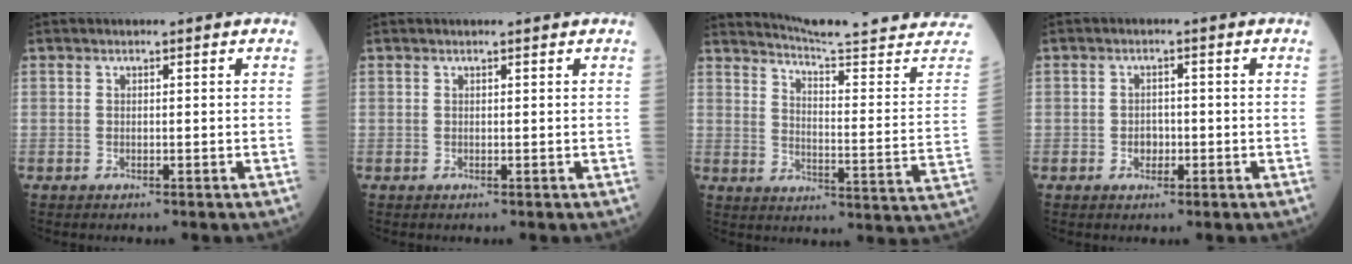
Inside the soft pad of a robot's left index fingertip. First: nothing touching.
{"total": 0.6, "force": [0.6, -0.1, 0.2], "torque": [-0.008, 0.000, 0.009]}
{"total": 22.6, "force": [21.4, -2.2, 6.9], "torque": [-0.109, -0.127, 0.262]}
{"total": 2.0, "force": [-0.7, 1.5, 1.2], "torque": [-0.016, 0.005, -0.008]}